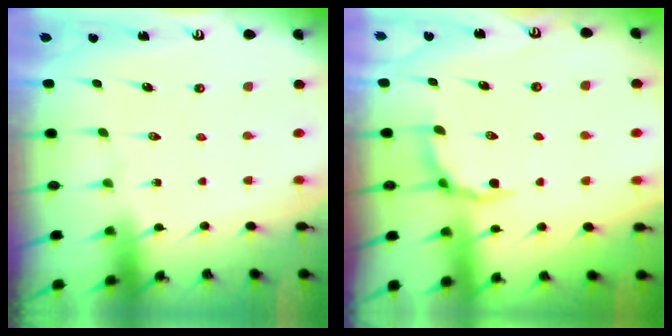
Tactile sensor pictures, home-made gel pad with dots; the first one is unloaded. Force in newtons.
{"total": 3.7, "press": 3.0, "slide": 2.1}